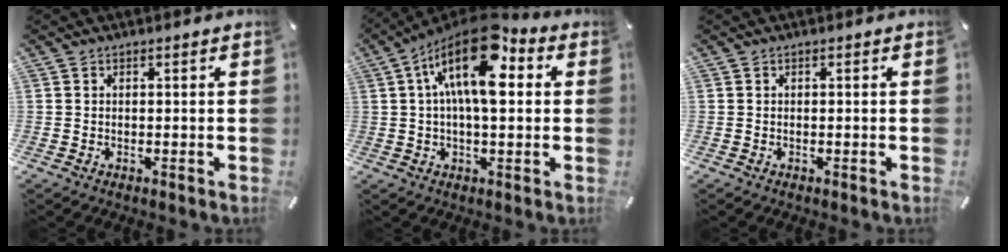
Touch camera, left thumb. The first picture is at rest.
{"total": 16.5, "force": [5.6, 7.1, 13.8], "torque": [-0.249, -0.027, 0.087]}
{"total": 0.0}